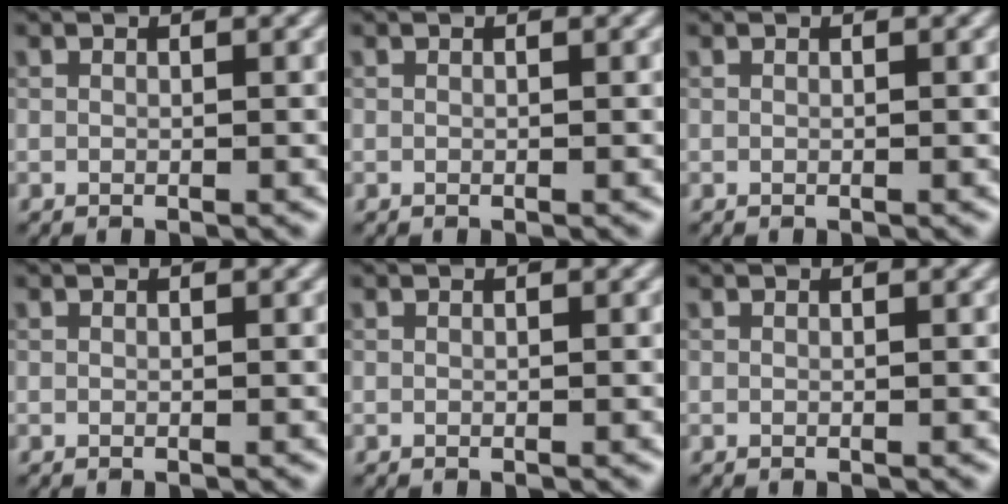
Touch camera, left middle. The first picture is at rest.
{"total": 0.0}
{"total": 0.0}
{"total": 0.0}
{"total": 0.0}
{"total": 0.0}